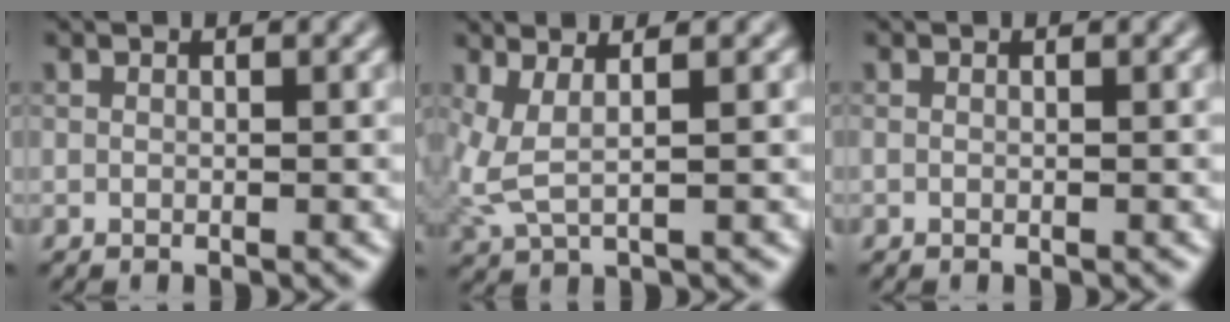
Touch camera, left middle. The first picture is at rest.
{"total": 2.8, "force": [0.7, 0.8, 2.6], "torque": [-0.070, -0.004, 0.015]}
{"total": 0.0}